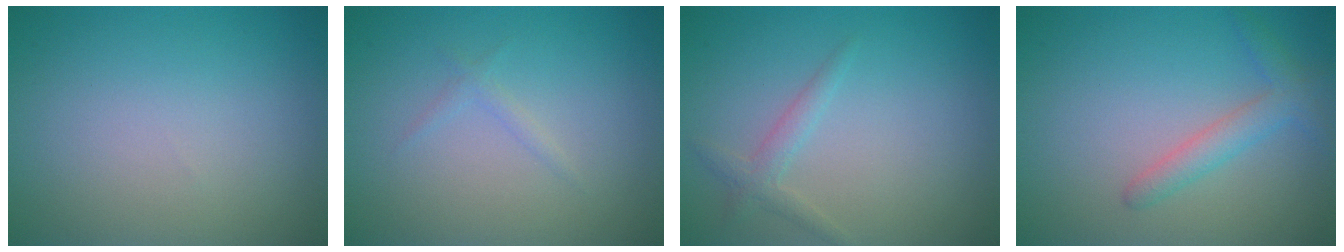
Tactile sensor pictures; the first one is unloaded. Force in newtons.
{"total": 0.8, "press": 0.8, "slide": 0.1}
{"total": 1.6, "press": 1.6, "slide": 0.1}
{"total": 2.3, "press": 2.3, "slide": 0.1}